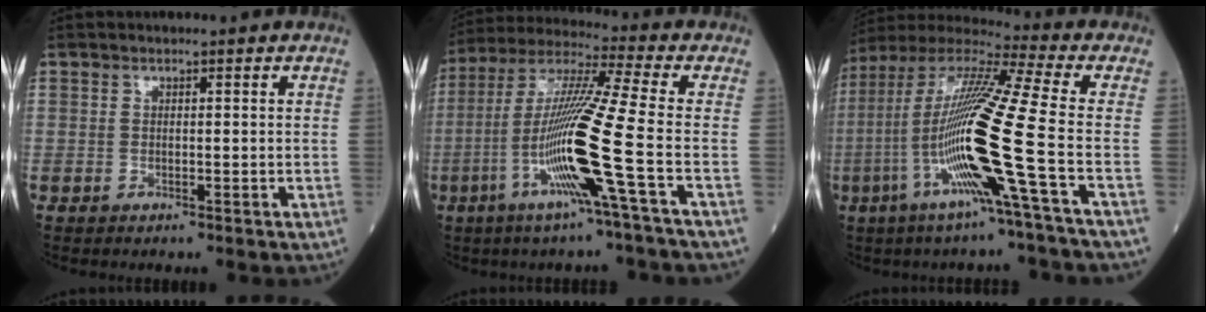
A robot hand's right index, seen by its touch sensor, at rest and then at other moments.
{"total": 15.4, "force": [-4.8, -2.3, 14.5], "torque": [-0.293, -0.013, -0.101]}
{"total": 19.1, "force": [-5.0, -2.0, 18.3], "torque": [-0.371, -0.018, -0.113]}